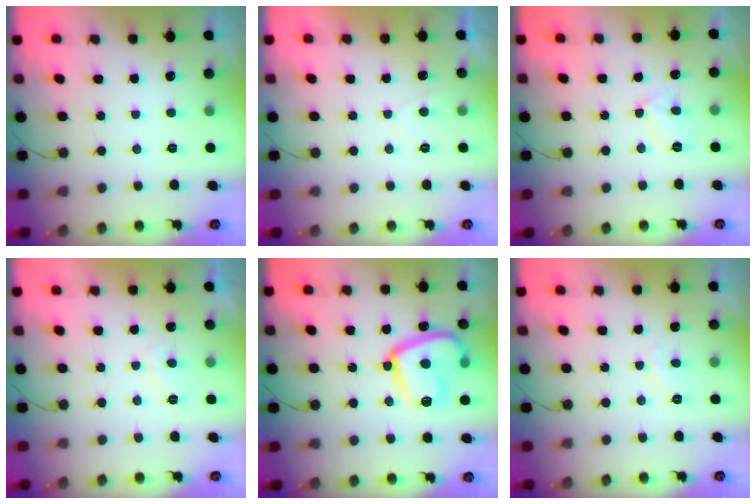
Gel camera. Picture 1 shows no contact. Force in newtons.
{"total": 0.8, "press": 0.6, "slide": 0.6}
{"total": 5.0, "press": 5.0, "slide": 0.2}
{"total": 2.1, "press": 2.0, "slide": 0.8}
{"total": 17.1, "press": 17.0, "slide": 2.0}
{"total": 3.0, "press": 3.0, "slide": 0.4}